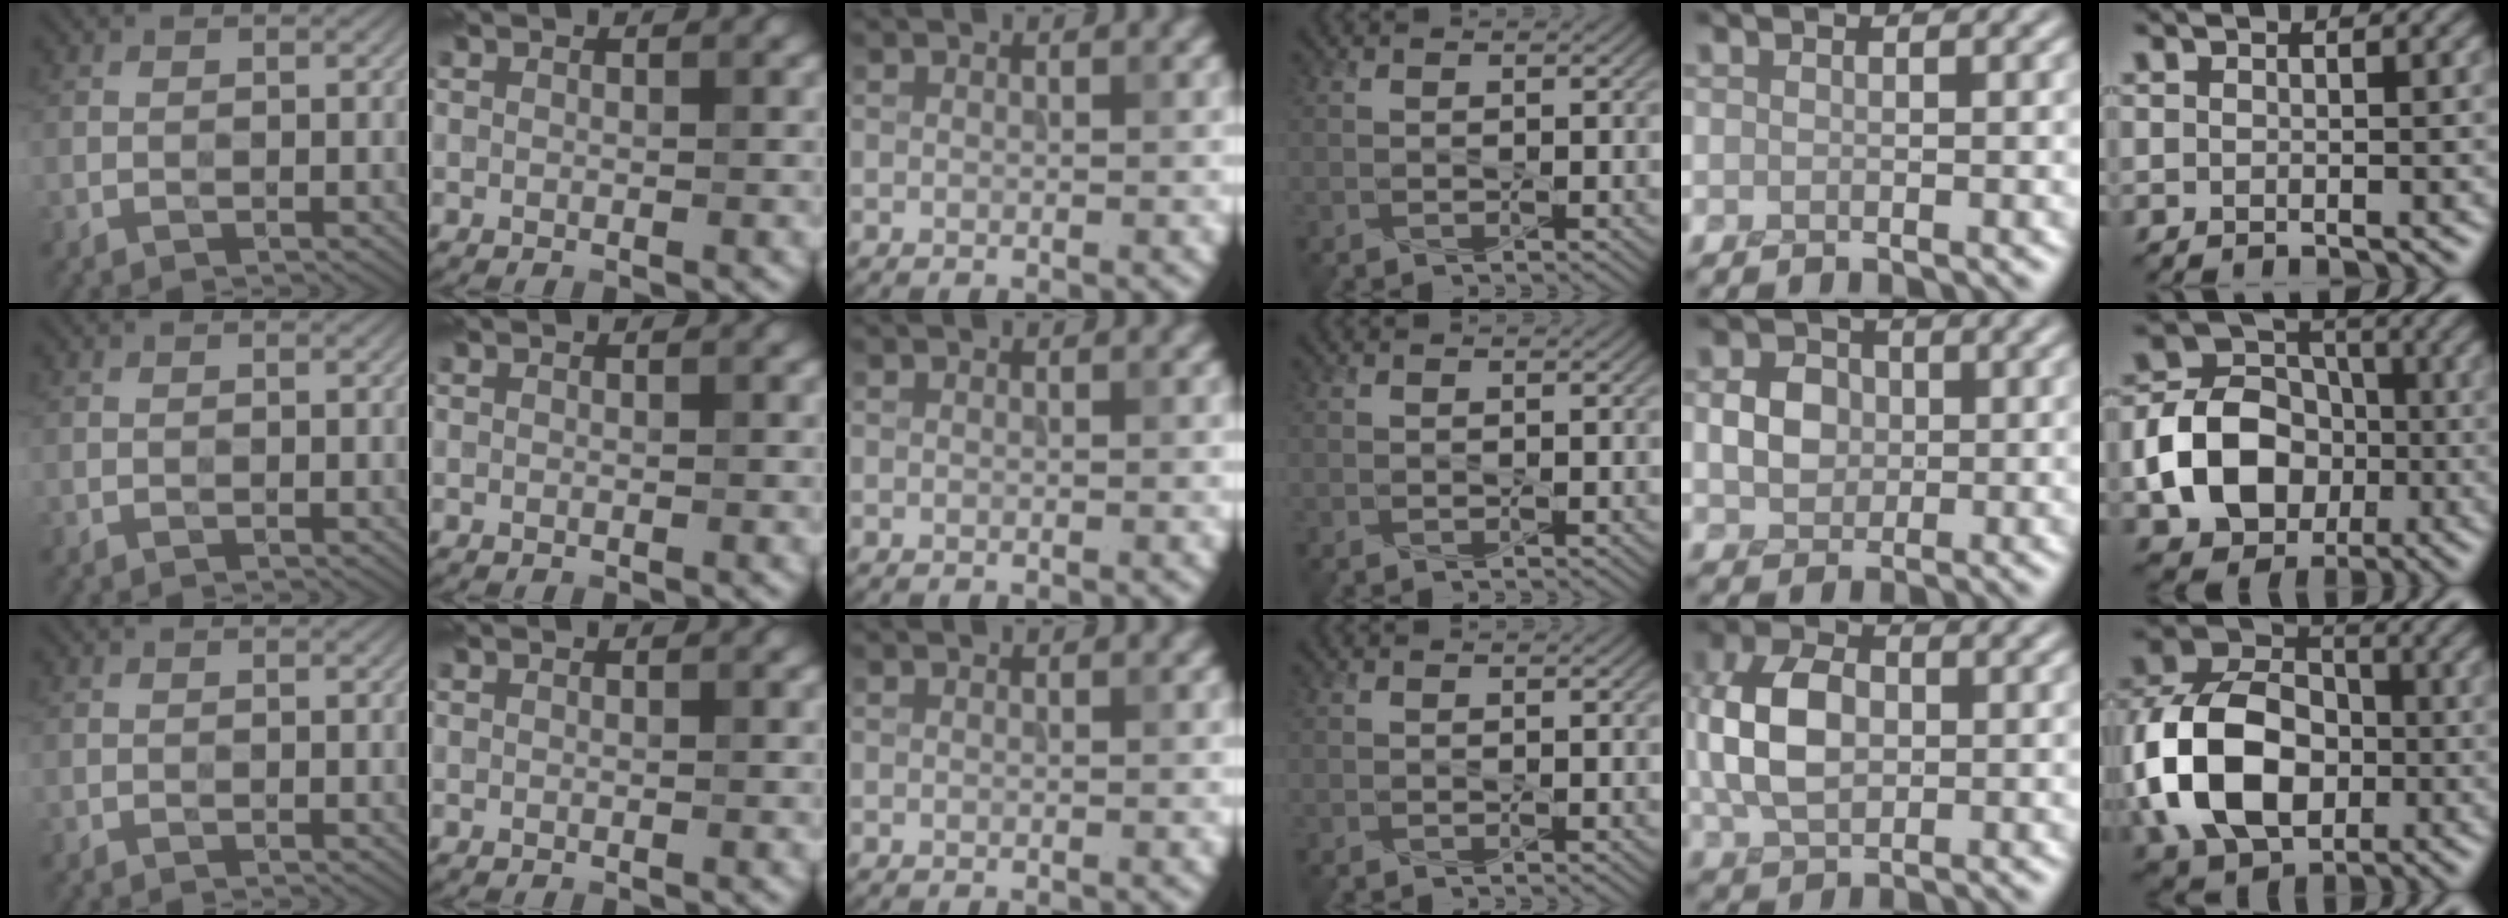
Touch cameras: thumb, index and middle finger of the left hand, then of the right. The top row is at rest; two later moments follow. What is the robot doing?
{"motion": "press", "object": "stapler"}